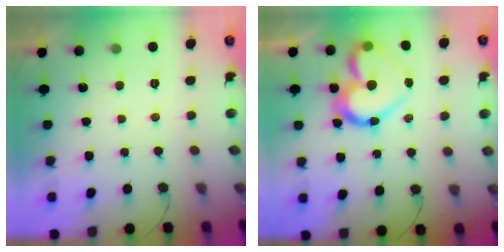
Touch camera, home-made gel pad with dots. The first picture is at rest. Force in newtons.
{"total": 17.8, "press": 17.7, "slide": 1.7}